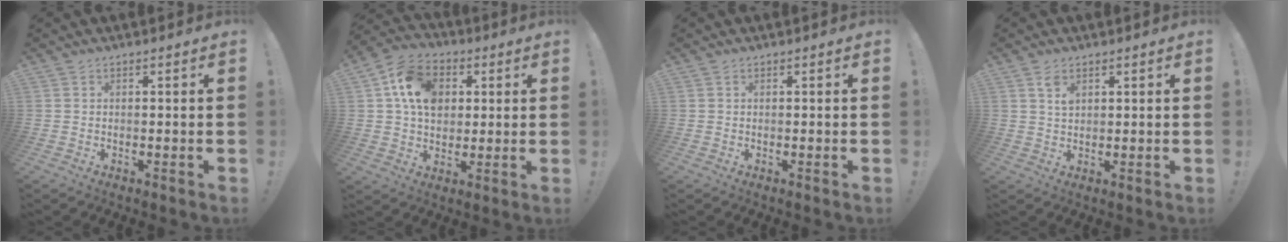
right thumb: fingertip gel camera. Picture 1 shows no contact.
{"total": 14.6, "force": [4.1, 11.3, 8.4], "torque": [-0.145, -0.002, 0.083]}
{"total": 0.0}
{"total": 3.4, "force": [2.1, 1.7, 2.1], "torque": [-0.024, -0.012, 0.034]}